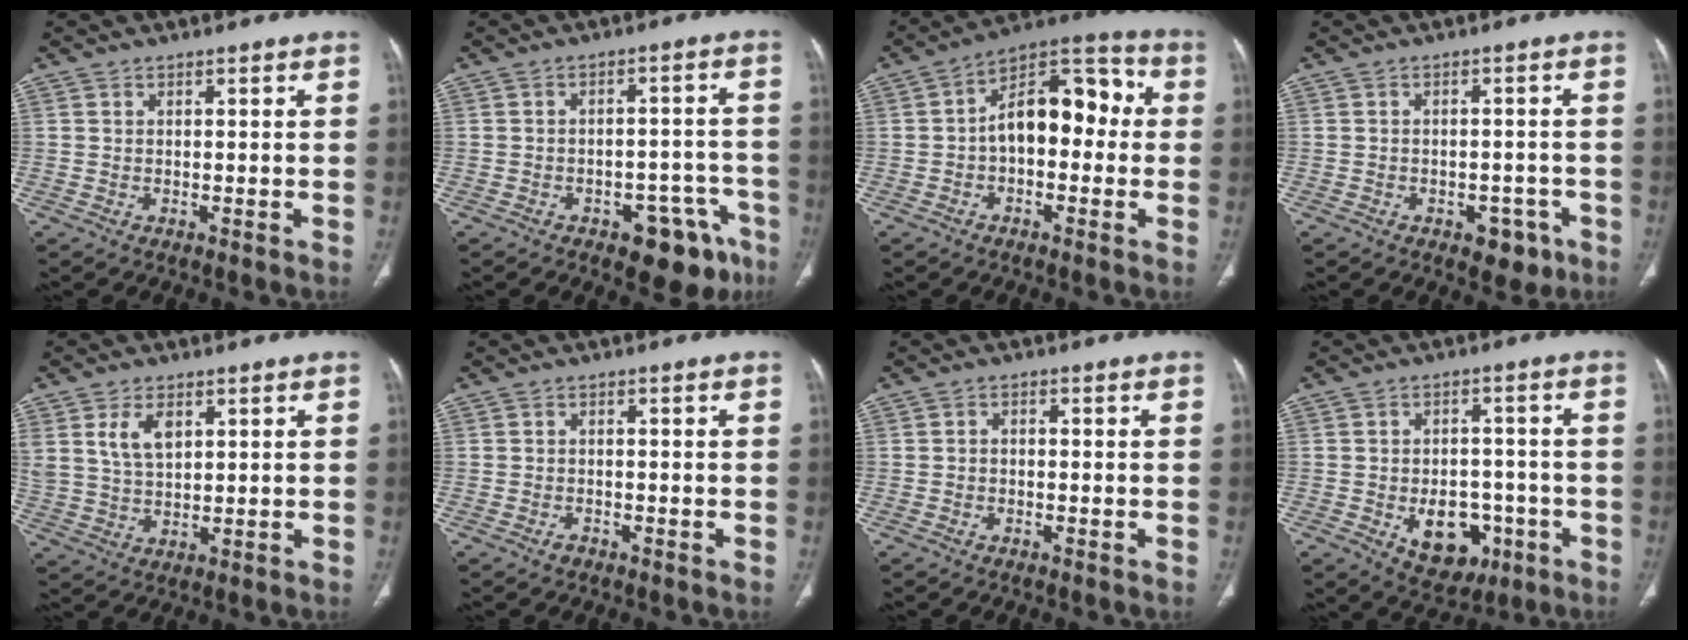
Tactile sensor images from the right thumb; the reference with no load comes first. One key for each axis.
{"total": 10.8, "fx": -6.4, "fy": 5.4, "fz": 6.8, "tx": -0.048, "ty": 0.045, "tz": -0.079}
{"total": 13.9, "fx": 0.0, "fy": 8.2, "fz": 11.2, "tx": -0.131, "ty": 0.048, "tz": -0.015}
{"total": 5.1, "fx": -2.8, "fy": 3.1, "fz": 2.9, "tx": -0.013, "ty": 0.017, "tz": -0.032}
{"total": 6.9, "fx": 2.9, "fy": 4.1, "fz": 4.8, "tx": -0.086, "ty": -0.010, "tz": 0.067}
{"total": 1.1, "fx": -0.9, "fy": 0.7, "fz": 0.3, "tx": -0.006, "ty": 0.004, "tz": -0.014}
{"total": 1.0, "fx": -0.4, "fy": 0.7, "fz": 0.5, "tx": -0.005, "ty": 0.004, "tz": -0.008}
{"total": 10.8, "fx": -3.8, "fy": 7.5, "fz": 6.8, "tx": -0.057, "ty": 0.024, "tz": -0.039}